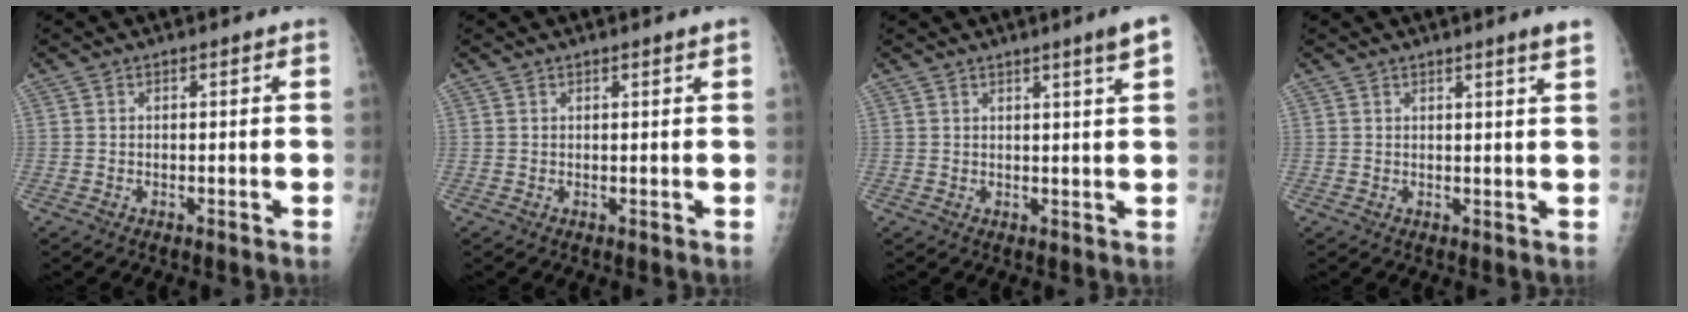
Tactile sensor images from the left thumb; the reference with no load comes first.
{"total": 1.1, "force": [0.7, -0.2, 0.8], "torque": [-0.015, -0.004, 0.011]}
{"total": 4.3, "force": [2.4, -0.5, 3.6], "torque": [-0.051, -0.016, 0.033]}
{"total": 3.1, "force": [2.1, -0.6, 2.2], "torque": [-0.030, -0.014, 0.031]}